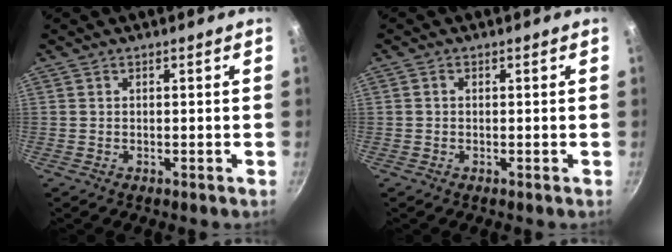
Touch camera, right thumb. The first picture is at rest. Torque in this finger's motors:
{"motor_torque": [-0.14, -0.33, -0.20, -0.20, 0.05]}